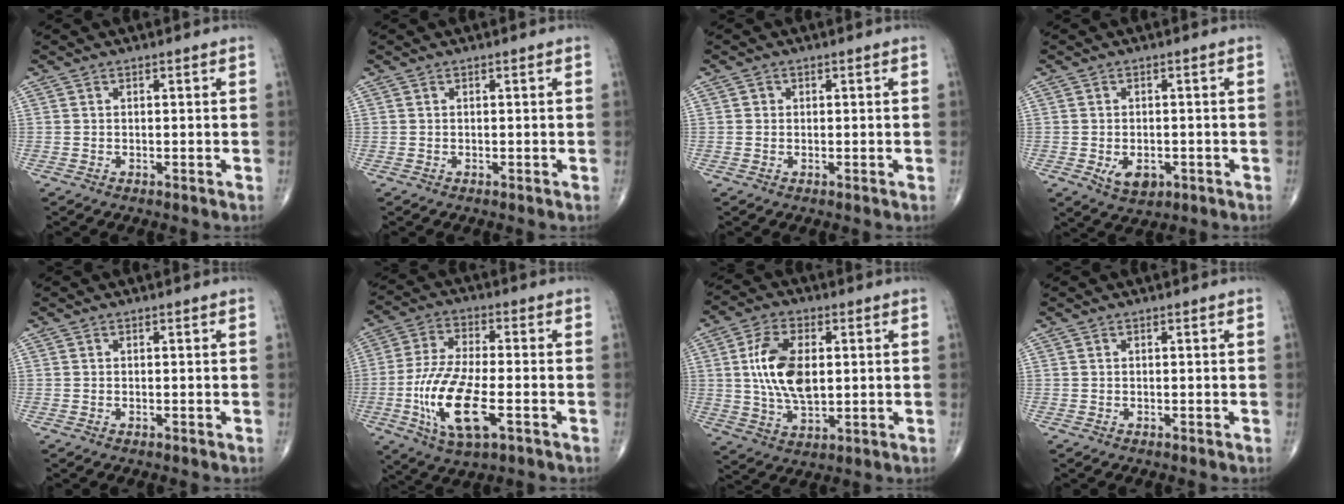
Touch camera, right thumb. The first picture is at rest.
{"total": 0.0}
{"total": 0.7, "force": [0.1, 0.7, 0.1], "torque": [0.002, 0.002, 0.001]}
{"total": 4.7, "force": [-1.5, 3.0, 3.4], "torque": [-0.045, 0.000, -0.015]}
{"total": 0.0}
{"total": 14.7, "force": [-4.3, 5.3, 13.0], "torque": [-0.273, 0.007, -0.076]}
{"total": 12.6, "force": [1.6, 6.9, 10.3], "torque": [-0.190, -0.004, 0.033]}
{"total": 0.0}